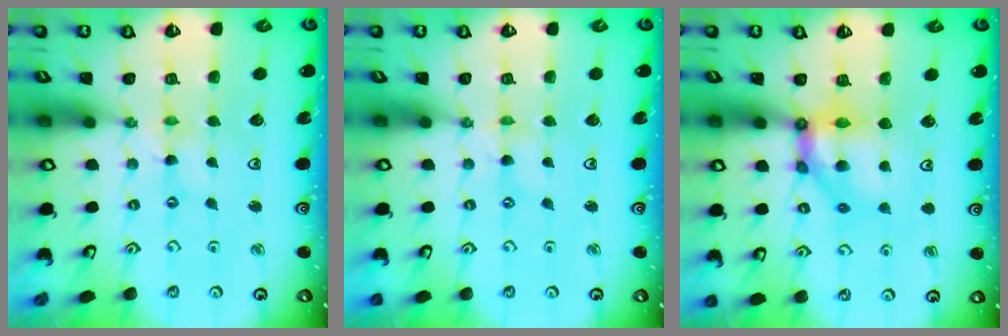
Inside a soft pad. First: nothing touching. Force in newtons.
{"total": 0.0}
{"total": 10.2, "press": 10.1, "slide": 1.3}